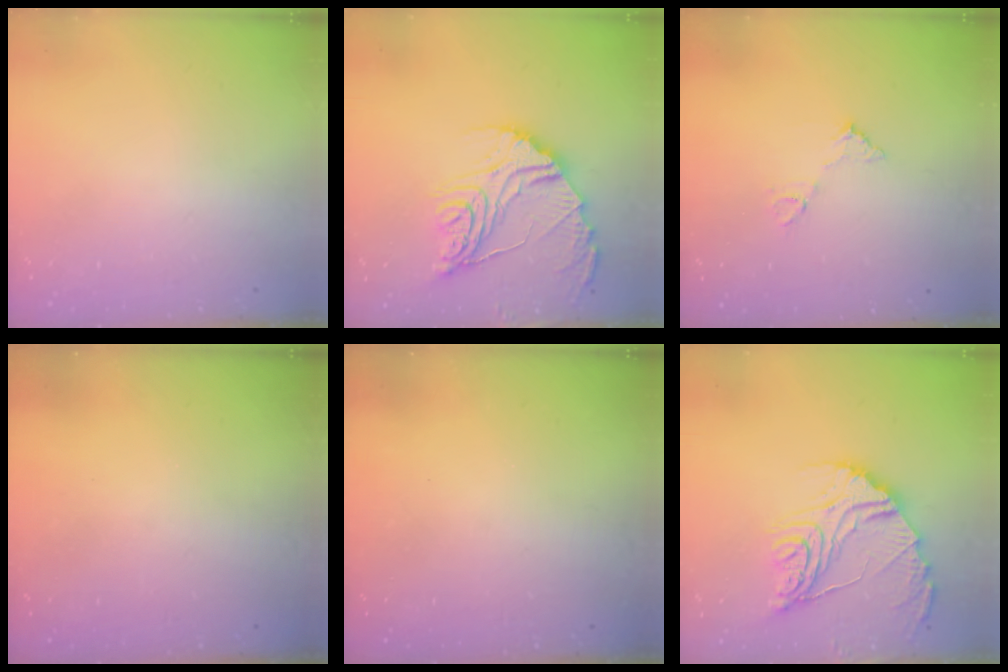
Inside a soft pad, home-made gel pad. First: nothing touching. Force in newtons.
{"total": 17.8, "press": 17.7, "slide": 2.0}
{"total": 6.3, "press": 6.3, "slide": 0.3}
{"total": 3.3, "press": 3.3, "slide": 0.1}
{"total": 3.2, "press": 3.2, "slide": 0.1}
{"total": 17.8, "press": 17.7, "slide": 2.0}